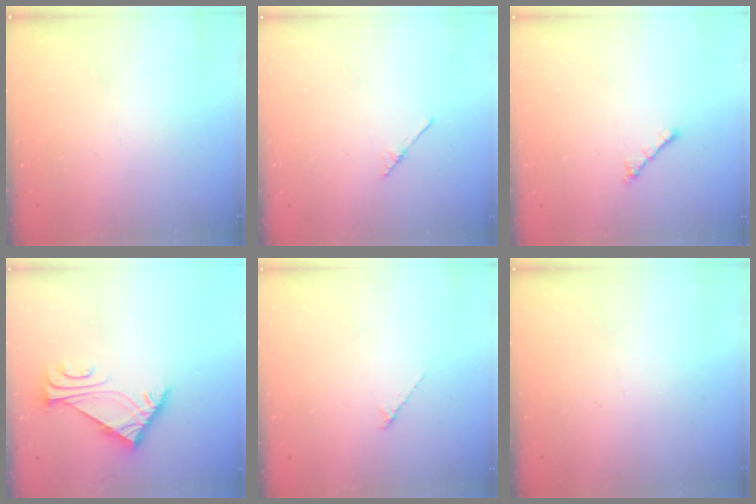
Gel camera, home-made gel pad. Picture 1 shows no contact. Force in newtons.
{"total": 1.9, "press": 1.8, "slide": 0.3}
{"total": 2.0, "press": 1.9, "slide": 0.6}
{"total": 6.6, "press": 6.5, "slide": 1.2}
{"total": 1.2, "press": 1.1, "slide": 0.4}
{"total": 0.0}